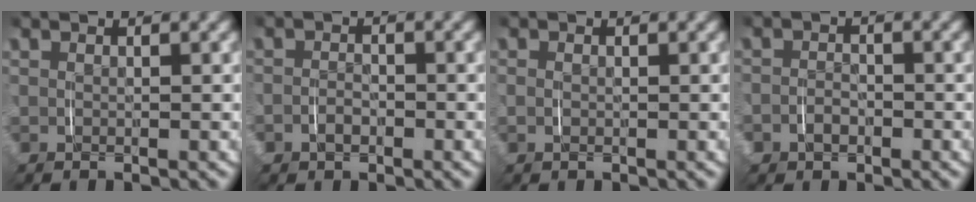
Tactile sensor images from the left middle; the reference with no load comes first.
{"total": 2.1, "force": [-0.9, 1.8, 0.5], "torque": [-0.016, -0.001, -0.020]}
{"total": 0.7, "force": [-0.2, 0.5, 0.4], "torque": [-0.010, -0.003, -0.002]}
{"total": 2.8, "force": [-1.2, 2.4, 0.6], "torque": [-0.021, -0.005, -0.025]}